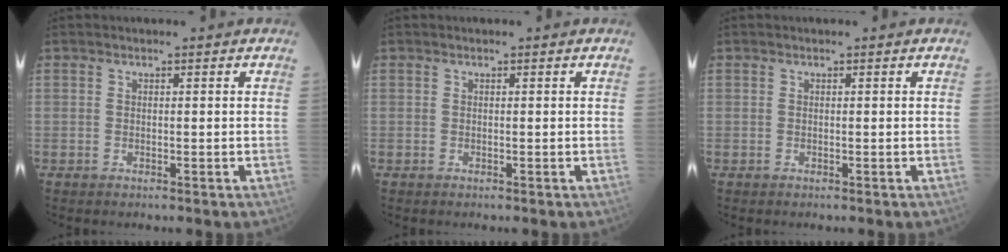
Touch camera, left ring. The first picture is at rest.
{"total": 0.0}
{"total": 0.0}